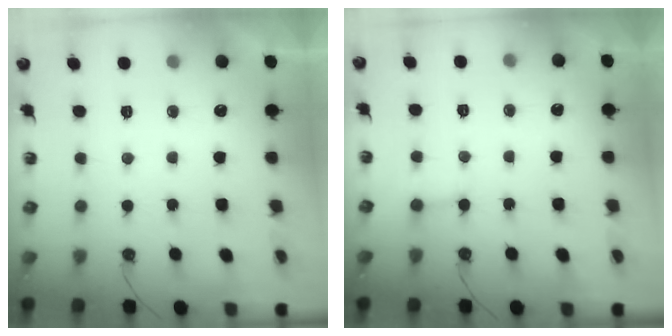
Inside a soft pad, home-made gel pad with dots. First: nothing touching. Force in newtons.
{"total": 3.6, "press": 3.5, "slide": 0.3}